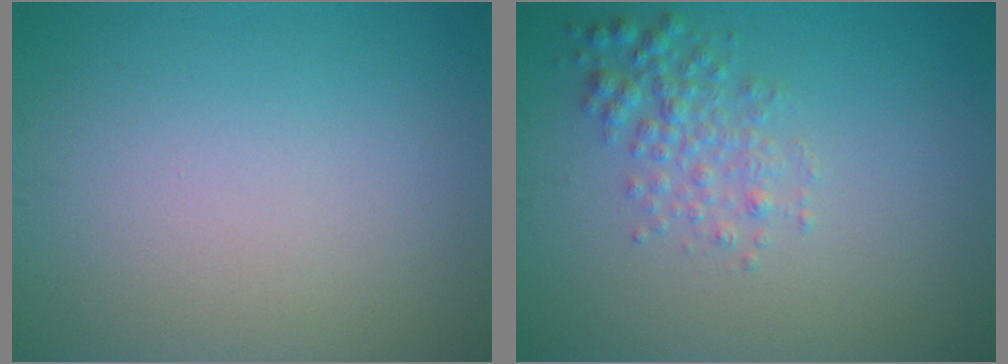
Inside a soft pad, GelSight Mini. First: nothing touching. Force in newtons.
{"total": 2.4, "press": 2.4, "slide": 0.1}